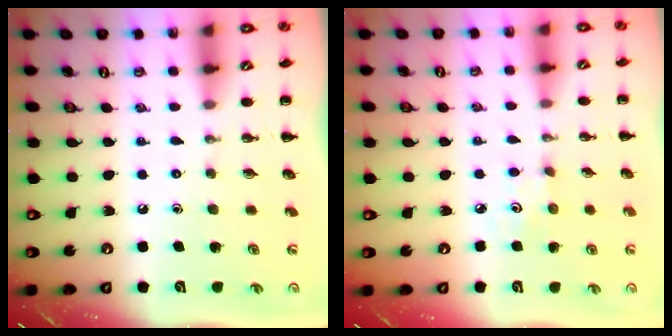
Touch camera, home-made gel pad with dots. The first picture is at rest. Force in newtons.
{"total": 3.1, "press": 2.9, "slide": 0.9}